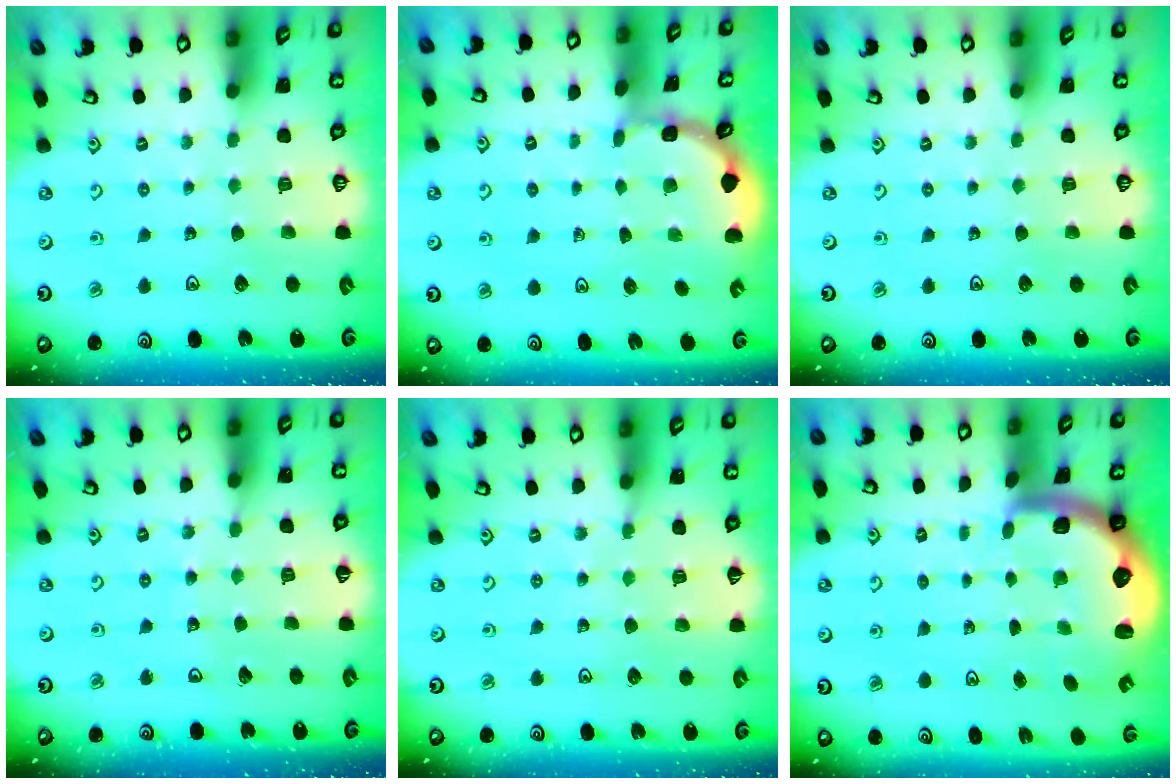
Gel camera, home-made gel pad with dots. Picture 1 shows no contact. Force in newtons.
{"total": 1.5, "press": 1.5, "slide": 0.1}
{"total": 0.0}
{"total": 4.2, "press": 4.2, "slide": 0.4}
{"total": 4.9, "press": 4.9, "slide": 0.8}
{"total": 2.9, "press": 2.6, "slide": 1.4}